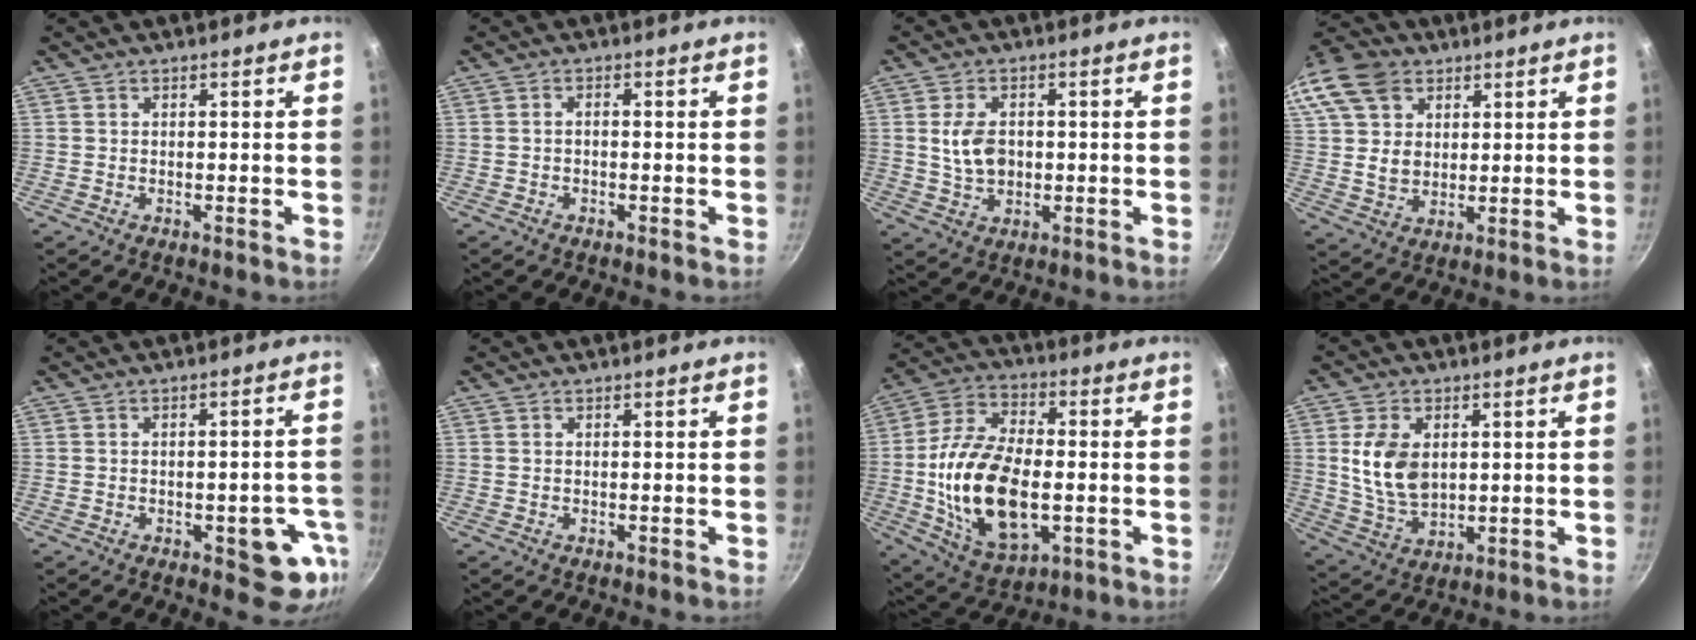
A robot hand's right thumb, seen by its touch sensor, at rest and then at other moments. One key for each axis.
{"total": 1.2, "fx": -0.4, "fy": 0.7, "fz": 0.9, "tx": -0.018, "ty": 0.012, "tz": -0.006}
{"total": 6.8, "fx": 0.4, "fy": 4.7, "fz": 4.9, "tx": -0.078, "ty": 0.000, "tz": 0.009}
{"total": 21.6, "fx": 9.8, "fy": 15.8, "fz": 11.0, "tx": -0.256, "ty": 0.020, "tz": 0.181}
{"total": 9.0, "fx": -3.3, "fy": 4.2, "fz": 7.2, "tx": -0.033, "ty": 0.017, "tz": -0.040}
{"total": 0.0}
{"total": 21.1, "fx": -2.4, "fy": 11.7, "fz": 17.4, "tx": -0.320, "ty": 0.014, "tz": -0.037}
{"total": 10.5, "fx": 1.8, "fy": 6.8, "fz": 7.7, "tx": -0.135, "ty": -0.018, "tz": 0.044}